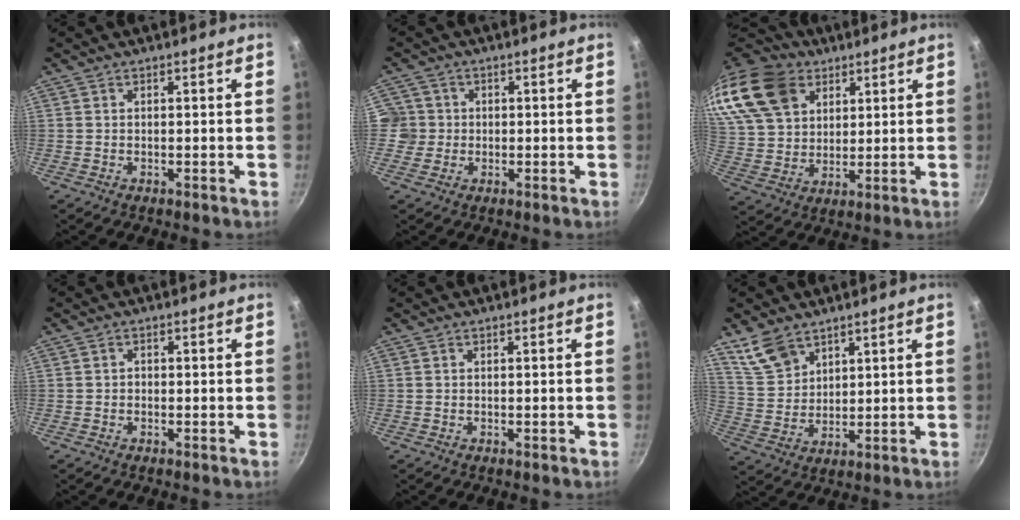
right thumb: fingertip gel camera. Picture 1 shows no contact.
{"total": 4.4, "force": [0.1, 4.4, 0.7], "torque": [0.021, 0.006, -0.004]}
{"total": 20.7, "force": [11.6, 14.3, 9.5], "torque": [-0.188, -0.011, 0.226]}
{"total": 0.8, "force": [-0.2, 0.7, 0.3], "torque": [-0.005, 0.004, -0.005]}
{"total": 0.0}
{"total": 8.1, "force": [5.7, 4.8, 3.2], "torque": [-0.046, -0.017, 0.124]}